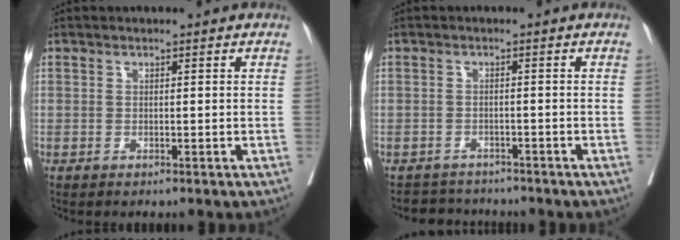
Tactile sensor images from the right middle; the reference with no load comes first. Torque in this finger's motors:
{"motor_torque": [0.04, -0.30, -0.23, -0.08]}